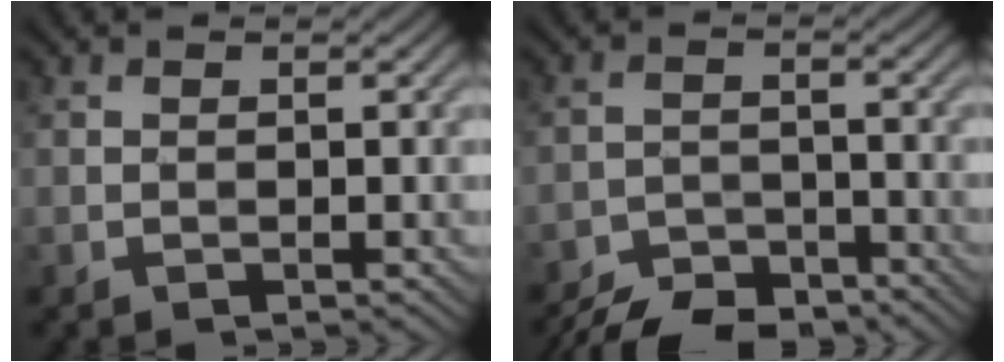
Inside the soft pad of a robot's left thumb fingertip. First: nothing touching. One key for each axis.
{"total": 6.6, "fx": -6.2, "fy": 1.7, "fz": 1.5, "tx": -0.023, "ty": -0.004, "tz": -0.111}